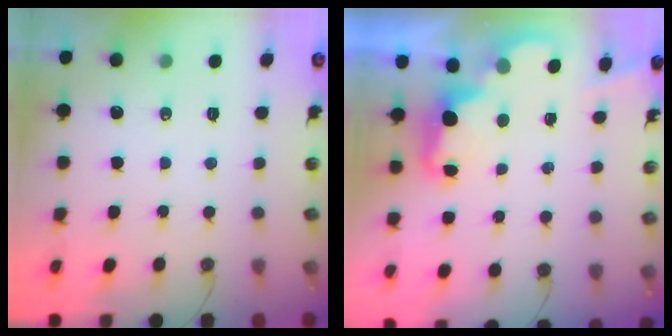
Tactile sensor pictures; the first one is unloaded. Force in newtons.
{"total": 2.4, "press": 2.3, "slide": 0.5}